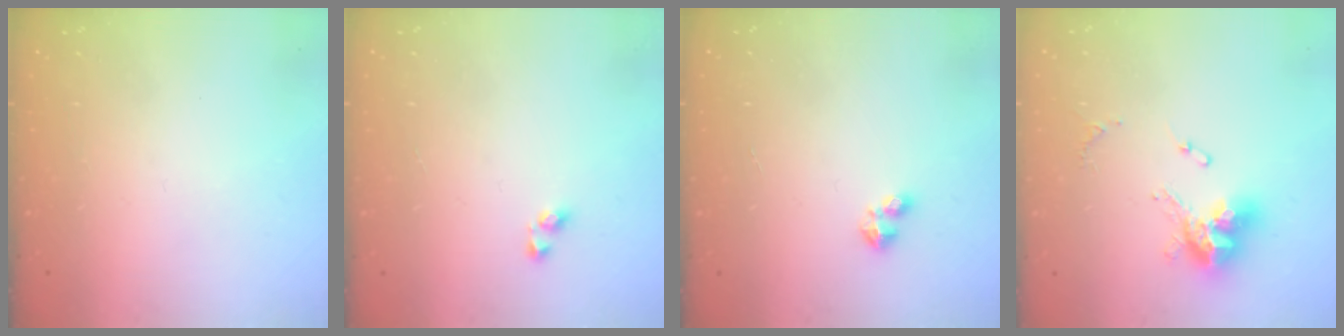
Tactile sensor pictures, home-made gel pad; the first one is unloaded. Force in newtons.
{"total": 2.9, "press": 2.9, "slide": 0.2}
{"total": 2.4, "press": 2.4, "slide": 0.4}
{"total": 12.6, "press": 12.5, "slide": 1.4}